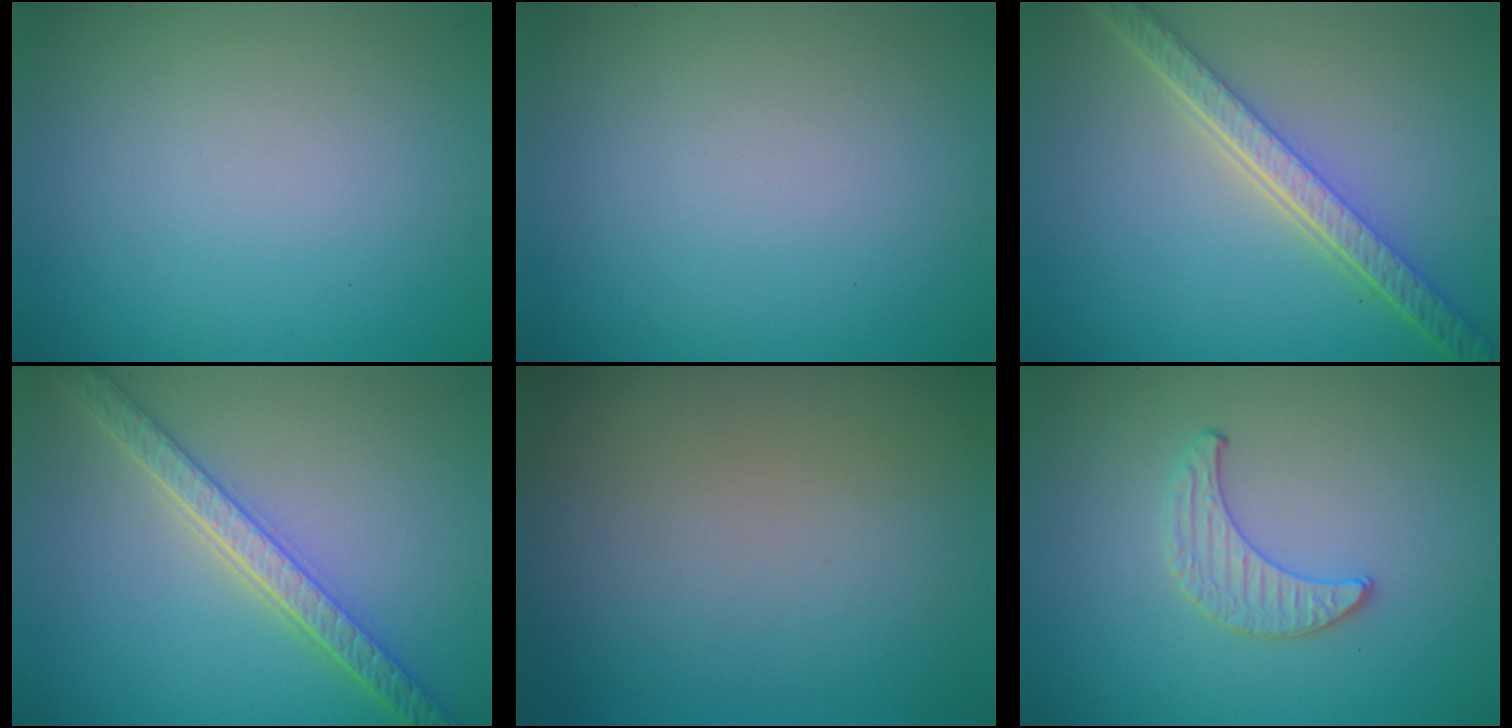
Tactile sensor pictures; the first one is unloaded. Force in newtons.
{"total": 0.0}
{"total": 5.6, "press": 4.2, "slide": 3.7}
{"total": 4.5, "press": 4.0, "slide": 2.1}
{"total": 0.0}
{"total": 1.3, "press": 1.3, "slide": 0.2}